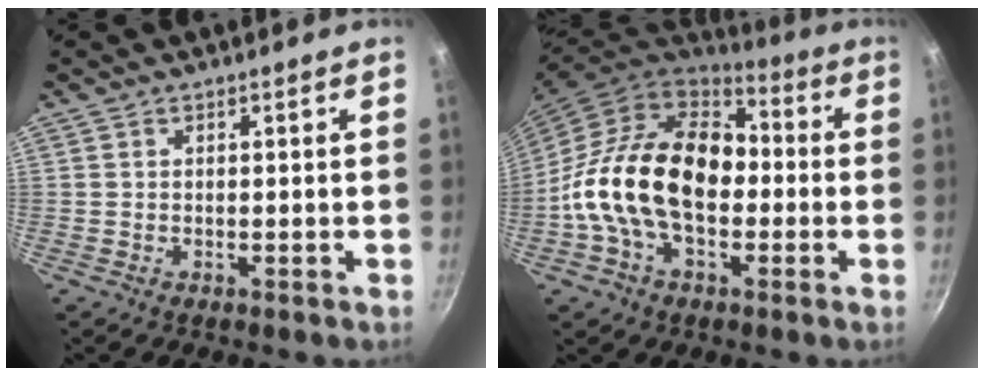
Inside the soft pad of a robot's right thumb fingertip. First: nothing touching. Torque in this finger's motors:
{"motor_torque": [2.46, 2.55, 1.52, -1.25, 0.28]}